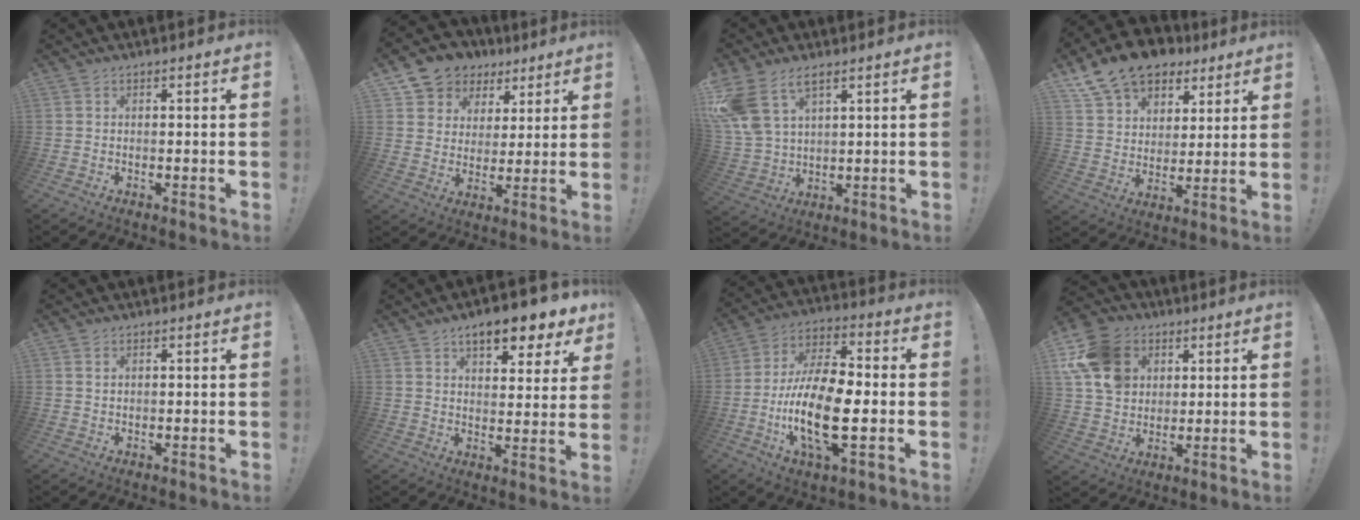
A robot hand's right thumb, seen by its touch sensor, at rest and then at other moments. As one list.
[{"total": 8.5, "force": [4.6, 7.0, 1.4], "torque": [-0.029, -0.037, 0.095]}, {"total": 10.1, "force": [6.3, 5.3, 5.7], "torque": [-0.132, -0.024, 0.126]}, {"total": 14.9, "force": [10.6, 9.3, 4.8], "torque": [-0.092, -0.069, 0.202]}, {"total": 1.2, "force": [0.8, 0.6, 0.6], "torque": [-0.004, -0.004, 0.014]}, {"total": 10.5, "force": [7.0, 3.6, 6.9], "torque": [-0.093, -0.044, 0.117]}, {"total": 19.6, "force": [-4.7, 8.3, 17.1], "torque": [-0.344, 0.010, -0.077]}, {"total": 16.9, "force": [6.3, 13.3, 8.4], "torque": [-0.152, -0.023, 0.124]}]